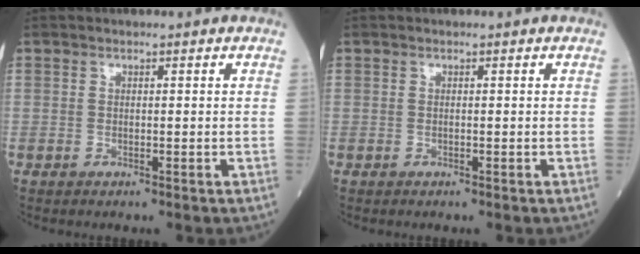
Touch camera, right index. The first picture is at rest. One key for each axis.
{"total": 0.0}